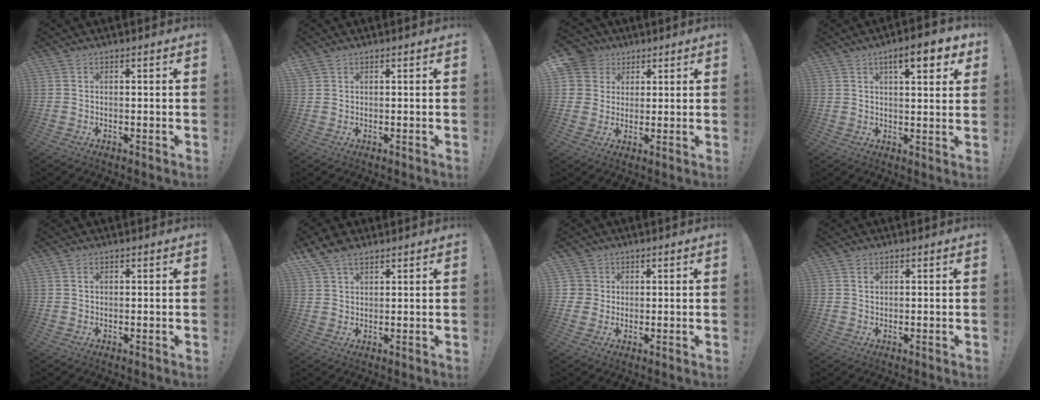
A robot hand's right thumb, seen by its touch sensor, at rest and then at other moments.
{"total": 1.1, "force": [1.0, 0.6, 0.2], "torque": [0.004, -0.003, 0.017]}
{"total": 7.9, "force": [3.0, 7.2, 1.6], "torque": [-0.034, -0.014, 0.062]}
{"total": 8.8, "force": [4.5, 2.3, 7.2], "torque": [-0.087, -0.021, 0.067]}
{"total": 0.7, "force": [0.4, 0.5, 0.4], "torque": [0.000, -0.001, 0.006]}
{"total": 6.1, "force": [4.4, 3.0, 3.0], "torque": [-0.049, -0.018, 0.085]}
{"total": 4.1, "force": [1.4, 3.8, 0.4], "torque": [-0.005, -0.004, 0.027]}
{"total": 1.0, "force": [0.6, 0.6, 0.5], "torque": [-0.004, -0.001, 0.009]}